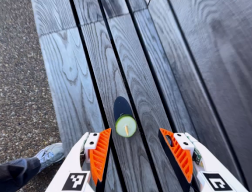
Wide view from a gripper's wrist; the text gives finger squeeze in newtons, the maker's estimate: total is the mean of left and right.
{"total": 0.0}